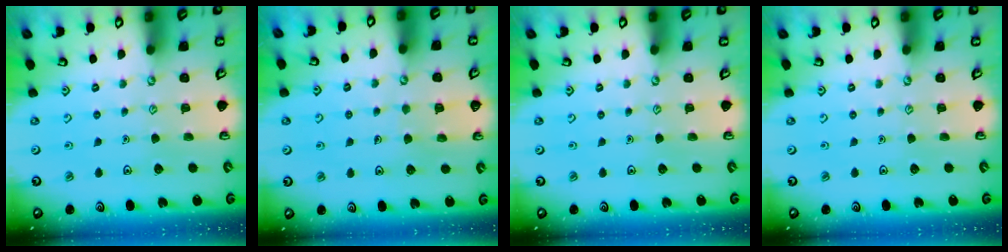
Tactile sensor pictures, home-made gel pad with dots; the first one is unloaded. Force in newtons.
{"total": 4.8, "press": 4.8, "slide": 0.4}
{"total": 0.0}
{"total": 0.0}